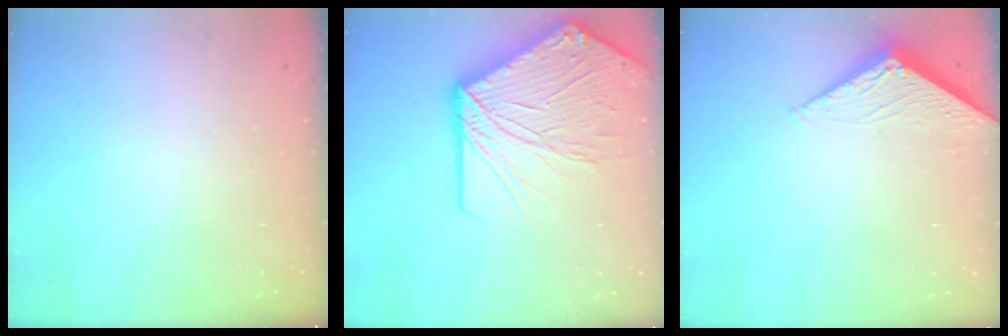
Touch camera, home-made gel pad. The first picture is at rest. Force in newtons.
{"total": 25.7, "press": 25.5, "slide": 3.5}
{"total": 3.2, "press": 3.2, "slide": 0.4}